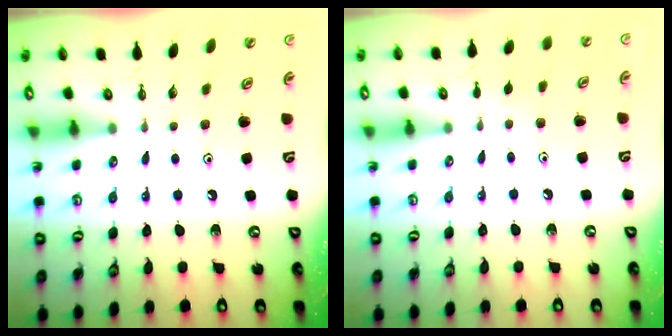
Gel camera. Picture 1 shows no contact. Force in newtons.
{"total": 4.4, "press": 4.4, "slide": 0.6}